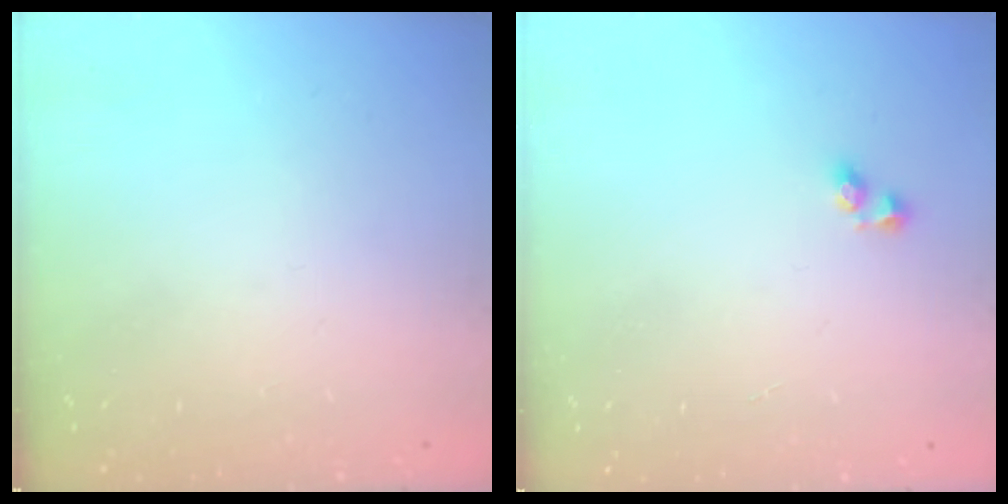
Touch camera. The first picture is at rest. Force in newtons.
{"total": 2.2, "press": 1.9, "slide": 1.1}